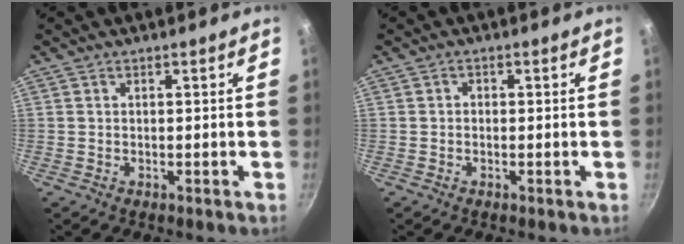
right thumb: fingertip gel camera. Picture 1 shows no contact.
{"total": 0.8, "force": [-0.3, 0.7, 0.3], "torque": [-0.005, 0.004, -0.005]}